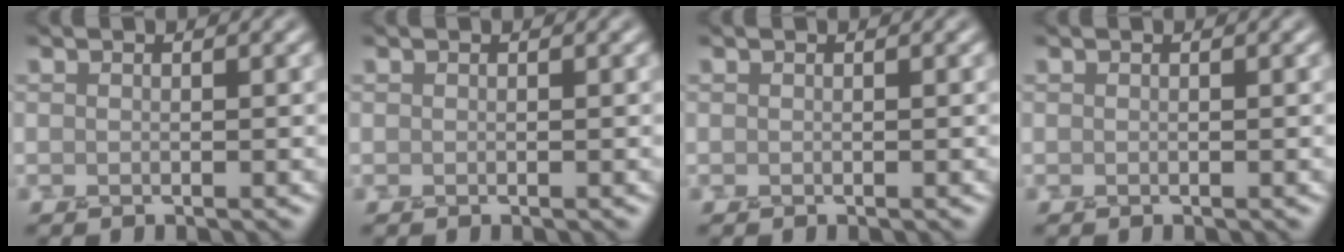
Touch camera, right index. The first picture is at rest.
{"total": 0.0}
{"total": 0.0}
{"total": 0.0}